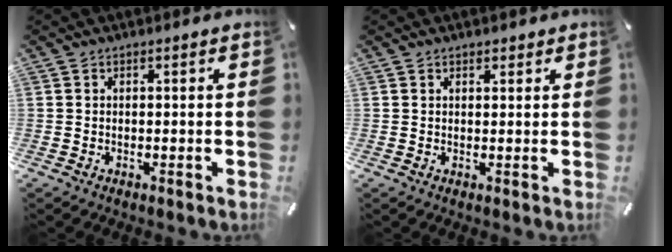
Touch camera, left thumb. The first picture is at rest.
{"total": 1.1, "force": [0.7, 0.7, 0.3], "torque": [-0.006, 0.002, 0.013]}